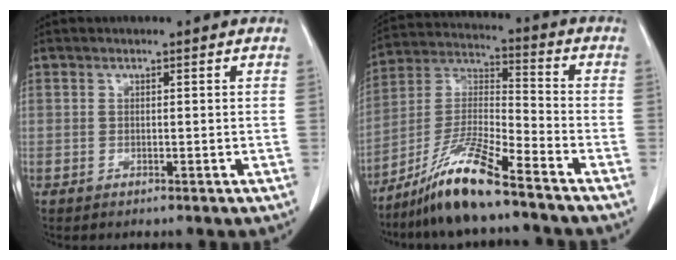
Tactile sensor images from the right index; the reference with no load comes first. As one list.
[{"total": 12.0, "force": [-9.1, 0.0, 7.8], "torque": [-0.159, -0.011, -0.174]}]